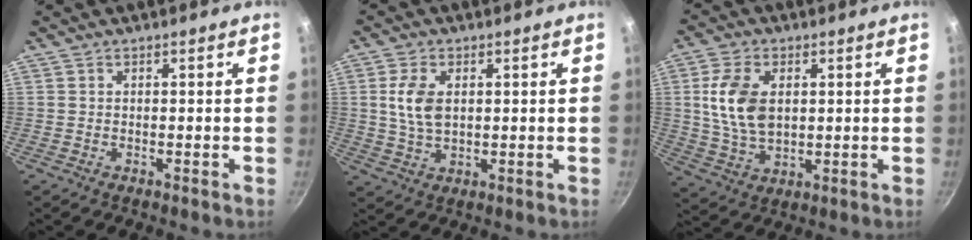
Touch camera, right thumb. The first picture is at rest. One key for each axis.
{"total": 6.9, "fx": 1.3, "fy": 4.1, "fz": 5.5, "tx": -0.103, "ty": -0.002, "tz": 0.027}
{"total": 11.3, "fx": 2.0, "fy": 7.0, "fz": 8.6, "tx": -0.154, "ty": -0.011, "tz": 0.043}